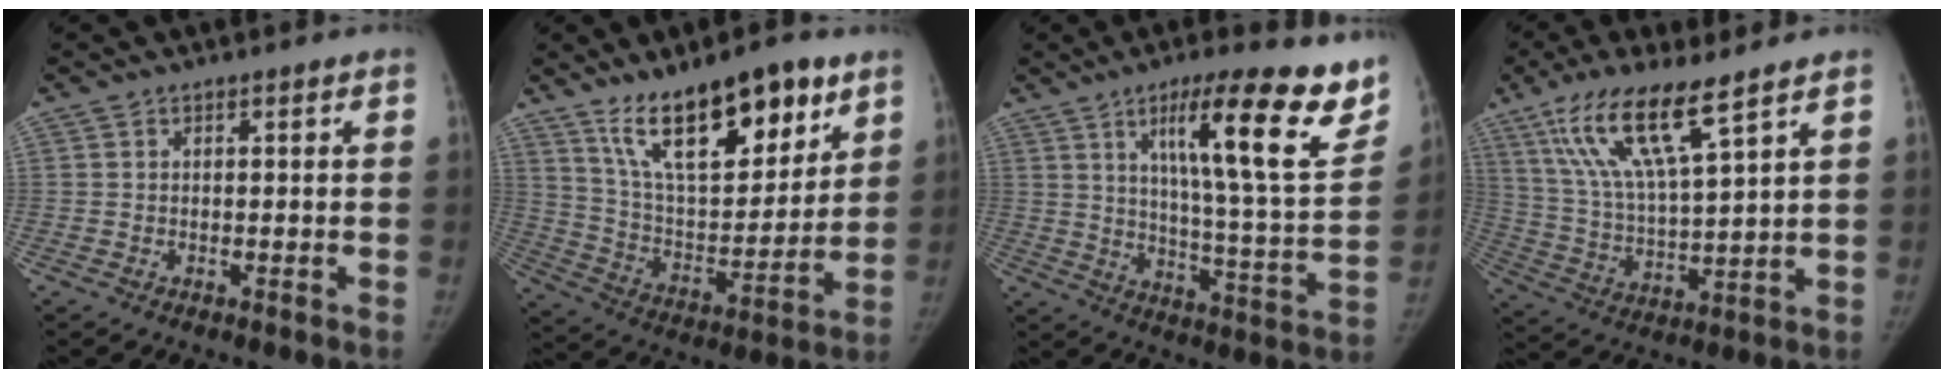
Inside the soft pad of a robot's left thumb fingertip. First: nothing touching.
{"total": 21.4, "force": [13.4, 8.3, 14.5], "torque": [-0.192, -0.066, 0.238]}
{"total": 23.9, "force": [13.1, 4.4, 19.6], "torque": [-0.249, -0.052, 0.197]}
{"total": 15.2, "force": [9.2, 3.0, 11.7], "torque": [-0.230, -0.036, 0.188]}